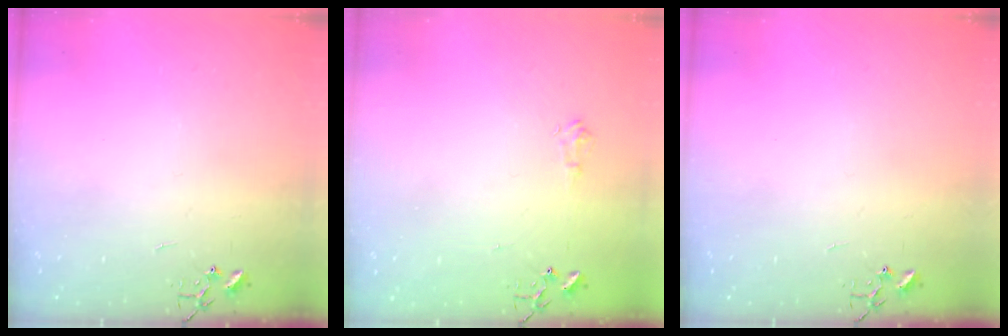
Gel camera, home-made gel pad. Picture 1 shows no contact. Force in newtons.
{"total": 5.8, "press": 5.7, "slide": 0.8}
{"total": 0.0}